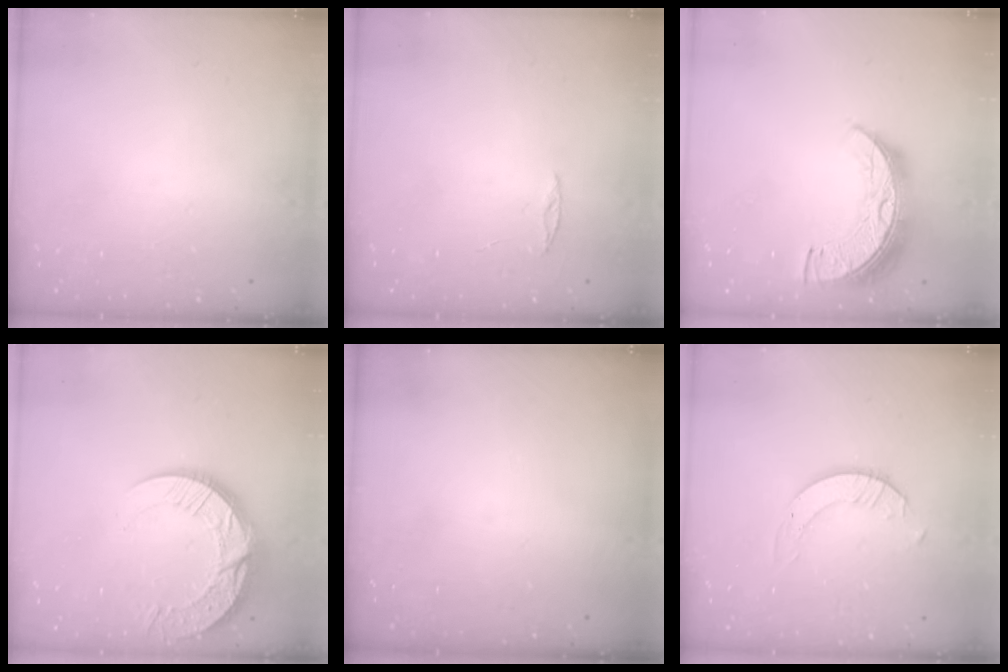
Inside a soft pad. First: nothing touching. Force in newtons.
{"total": 2.0, "press": 2.0, "slide": 0.2}
{"total": 12.3, "press": 12.3, "slide": 0.9}
{"total": 15.3, "press": 15.2, "slide": 1.4}
{"total": 0.0}
{"total": 2.7, "press": 2.7, "slide": 0.2}